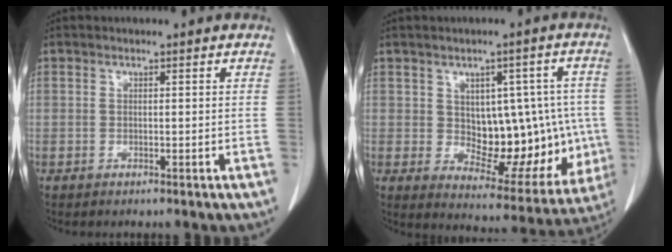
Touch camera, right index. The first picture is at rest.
{"total": 15.0, "force": [0.1, 7.9, 12.7], "torque": [-0.154, 0.016, 0.028]}